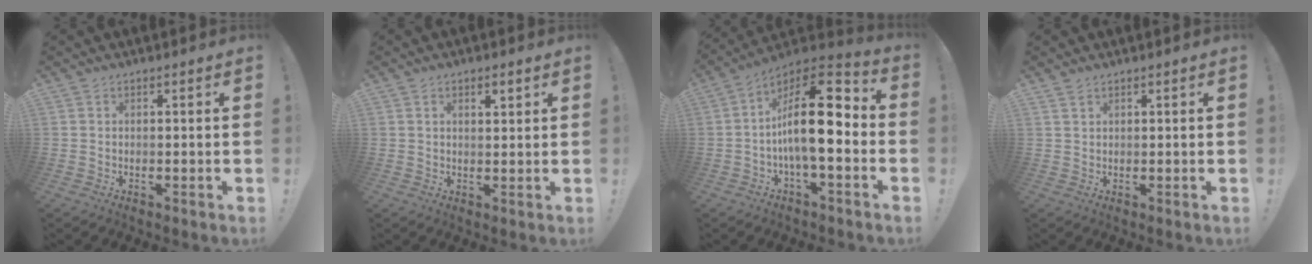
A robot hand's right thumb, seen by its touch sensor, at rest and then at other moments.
{"total": 2.0, "force": [1.3, 0.7, 1.3], "torque": [-0.012, -0.006, 0.019]}
{"total": 19.3, "force": [-0.8, 7.8, 17.7], "torque": [-0.286, 0.011, -0.012]}
{"total": 1.5, "force": [1.2, 0.5, 0.7], "torque": [-0.007, -0.005, 0.021]}